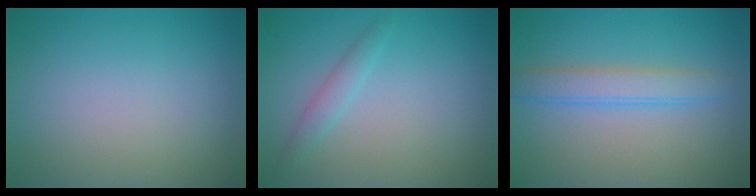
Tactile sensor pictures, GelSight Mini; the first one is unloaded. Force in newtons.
{"total": 1.4, "press": 1.4, "slide": 0.0}
{"total": 2.9, "press": 2.9, "slide": 0.0}